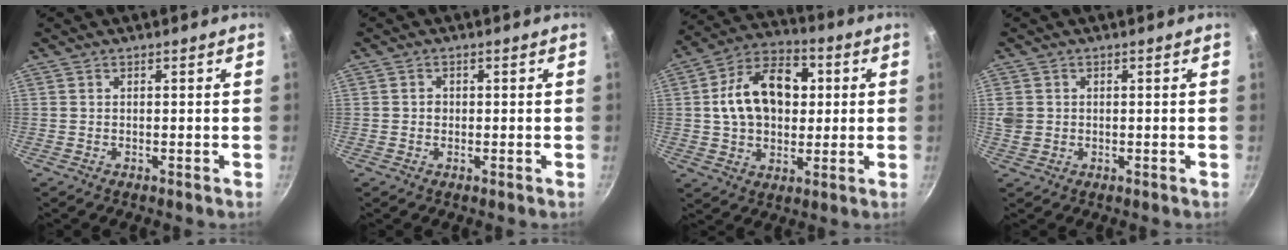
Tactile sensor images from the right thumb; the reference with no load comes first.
{"total": 1.3, "force": [-0.1, 1.2, 0.5], "torque": [-0.002, 0.004, -0.002]}
{"total": 16.6, "force": [2.5, 11.8, 11.5], "torque": [-0.158, 0.020, 0.029]}
{"total": 3.4, "force": [0.3, 3.0, 1.6], "torque": [-0.027, -0.002, 0.009]}